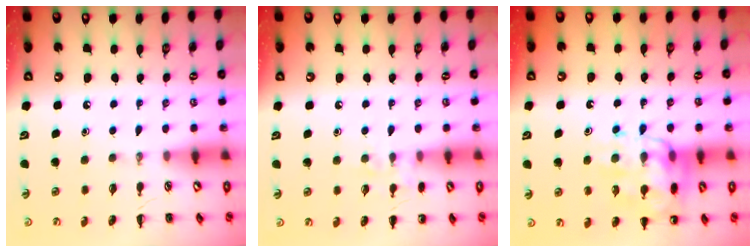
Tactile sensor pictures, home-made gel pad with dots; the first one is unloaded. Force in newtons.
{"total": 6.3, "press": 6.2, "slide": 1.2}
{"total": 15.2, "press": 15.1, "slide": 0.5}